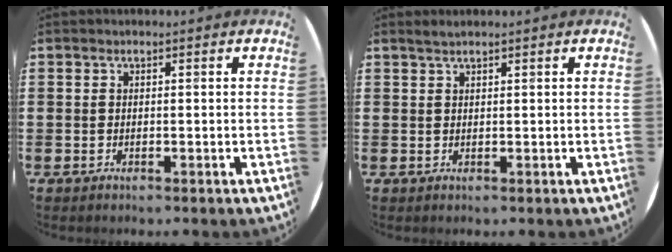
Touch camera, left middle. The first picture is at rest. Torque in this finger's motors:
{"motor_torque": [0.28, -0.15, -0.01, 0.00]}